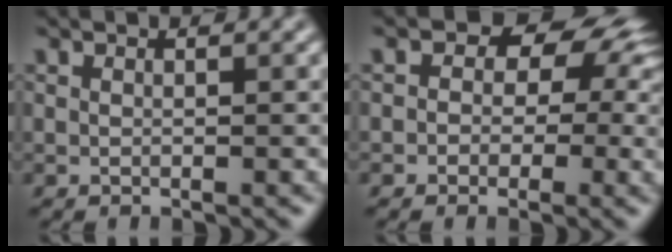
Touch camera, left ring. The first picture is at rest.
{"total": 10.0, "force": [3.5, 7.2, 6.1], "torque": [-0.066, 0.036, 0.047]}